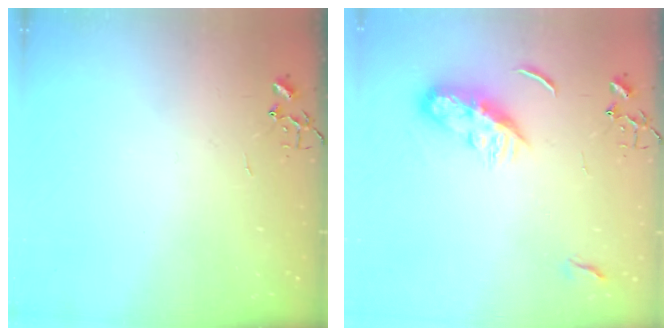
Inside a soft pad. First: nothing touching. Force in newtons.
{"total": 8.7, "press": 8.7, "slide": 0.4}